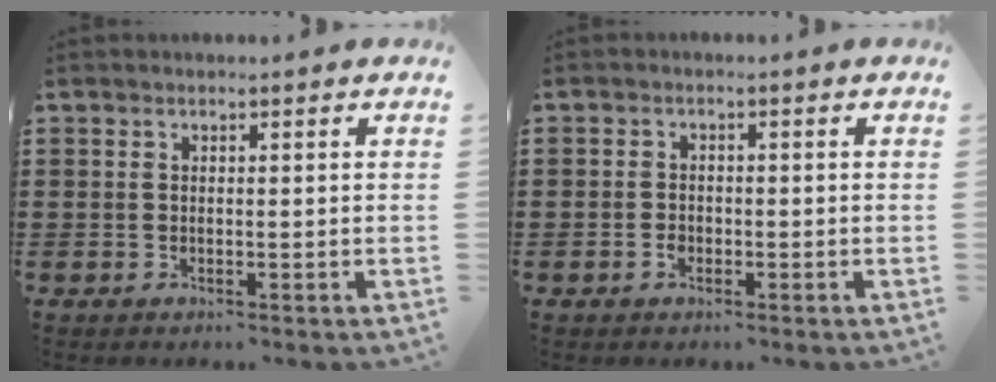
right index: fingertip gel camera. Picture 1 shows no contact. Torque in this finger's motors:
{"motor_torque": [-0.41, 0.81, 0.00, 0.00]}